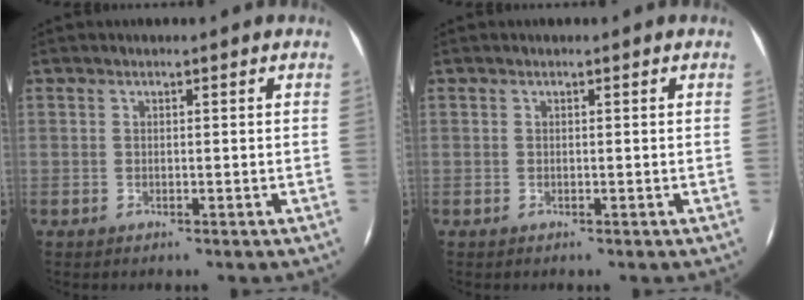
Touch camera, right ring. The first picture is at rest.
{"total": 0.0}